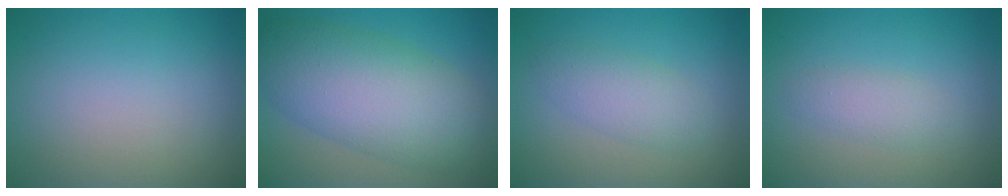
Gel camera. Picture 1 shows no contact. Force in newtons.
{"total": 9.7, "press": 9.7, "slide": 0.3}
{"total": 2.8, "press": 2.8, "slide": 0.1}
{"total": 1.8, "press": 1.8, "slide": 0.0}